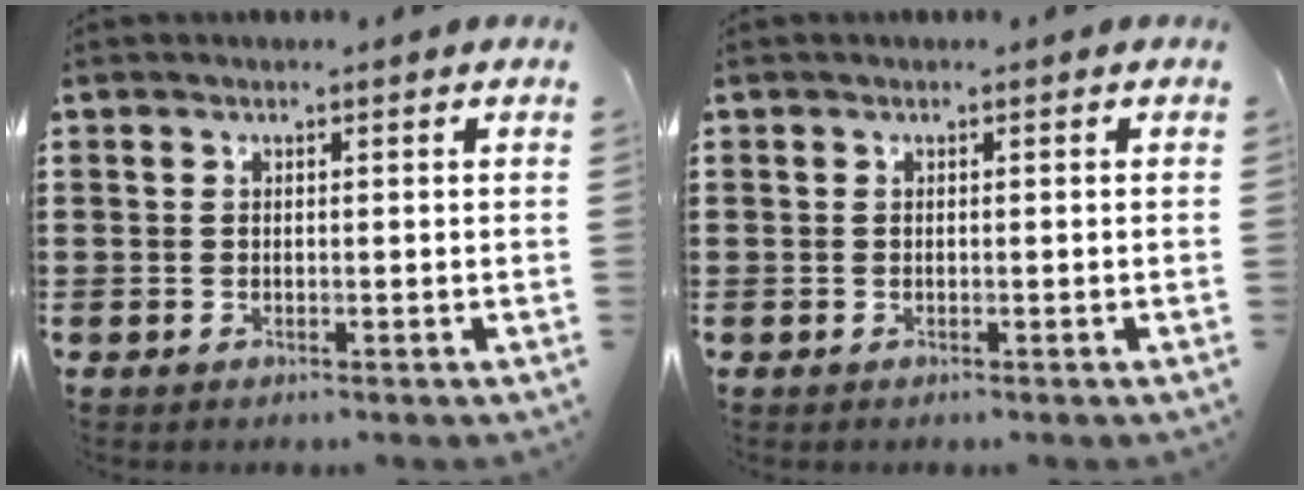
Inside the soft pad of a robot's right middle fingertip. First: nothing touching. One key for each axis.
{"total": 0.0}